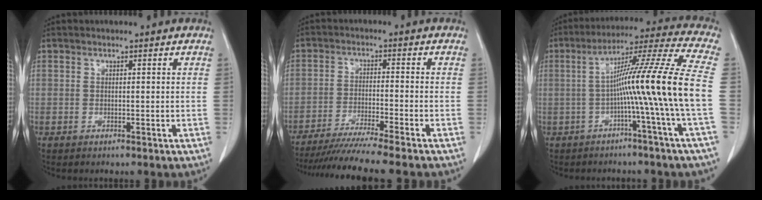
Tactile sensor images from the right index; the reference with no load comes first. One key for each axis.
{"total": 11.4, "fx": -9.9, "fy": -1.1, "fz": 5.7, "tx": -0.082, "ty": -0.025, "tz": -0.157}
{"total": 16.1, "fx": -2.3, "fy": -2.9, "fz": 15.6, "tx": -0.241, "ty": 0.013, "tz": -0.047}